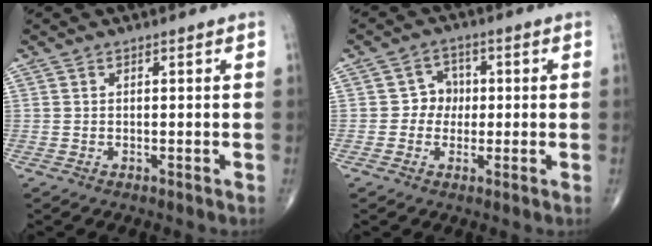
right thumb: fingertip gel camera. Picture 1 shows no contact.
{"total": 4.3, "force": [-0.1, 4.0, 1.6], "torque": [0.009, 0.013, -0.011]}